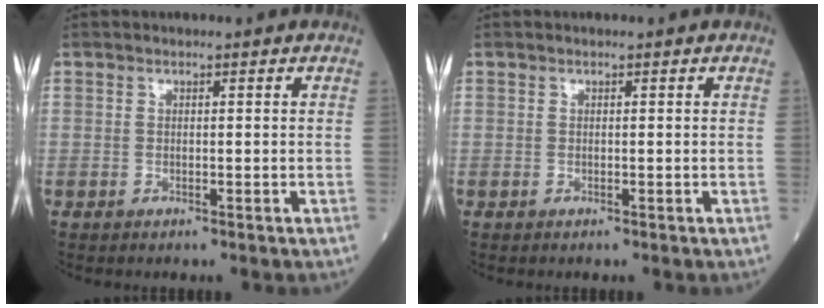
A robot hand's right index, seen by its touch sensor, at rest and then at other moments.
{"total": 0.0}